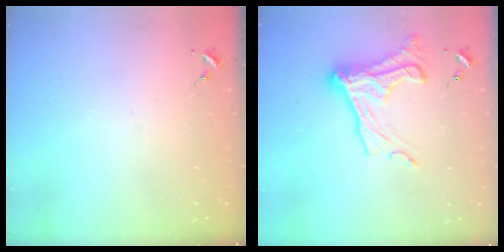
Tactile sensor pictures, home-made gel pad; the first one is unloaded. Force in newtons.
{"total": 16.7, "press": 16.6, "slide": 1.1}